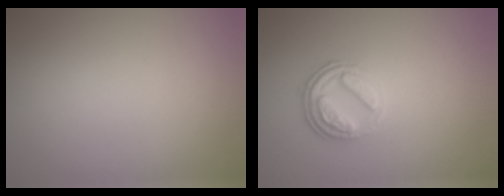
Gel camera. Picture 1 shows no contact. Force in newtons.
{"total": 3.5, "press": 2.6, "slide": 2.3}